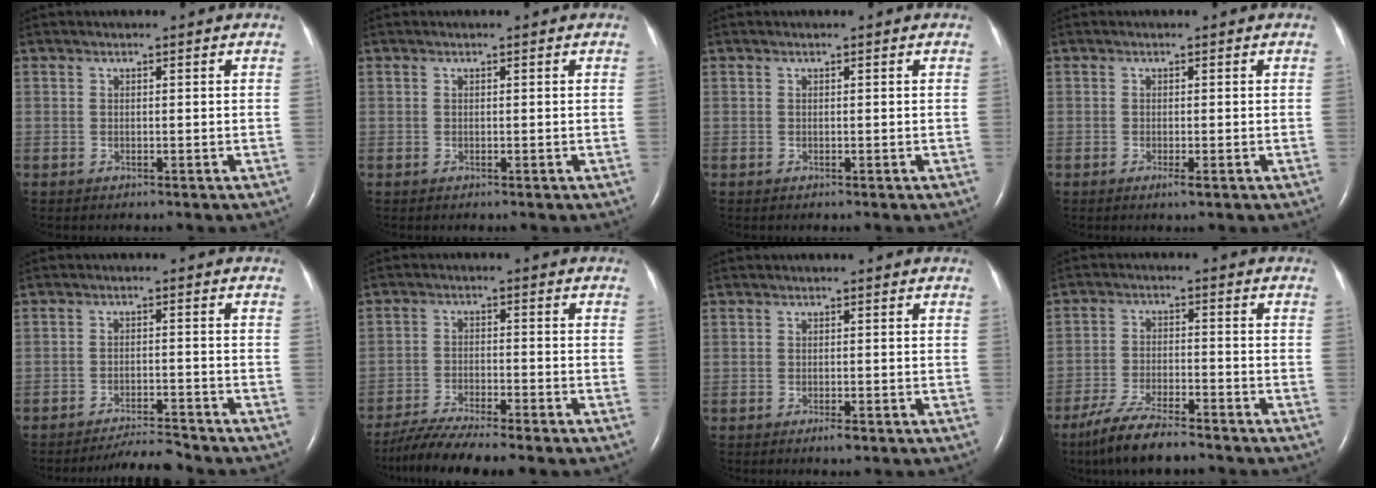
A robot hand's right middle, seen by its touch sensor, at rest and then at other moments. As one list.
[{"total": 0.0}, {"total": 0.0}, {"total": 1.0, "force": [-0.5, 0.1, 0.9], "torque": [-0.017, -0.003, -0.010]}, {"total": 4.7, "force": [-4.6, -0.7, 0.6], "torque": [-0.012, -0.013, -0.078]}, {"total": 8.7, "force": [-7.5, -0.2, 4.5], "torque": [-0.079, -0.023, -0.127]}, {"total": 1.4, "force": [-0.9, 0.3, 1.0], "torque": [-0.019, -0.003, -0.013]}, {"total": 9.4, "force": [-7.5, 1.5, 5.4], "torque": [-0.104, -0.023, -0.135]}]